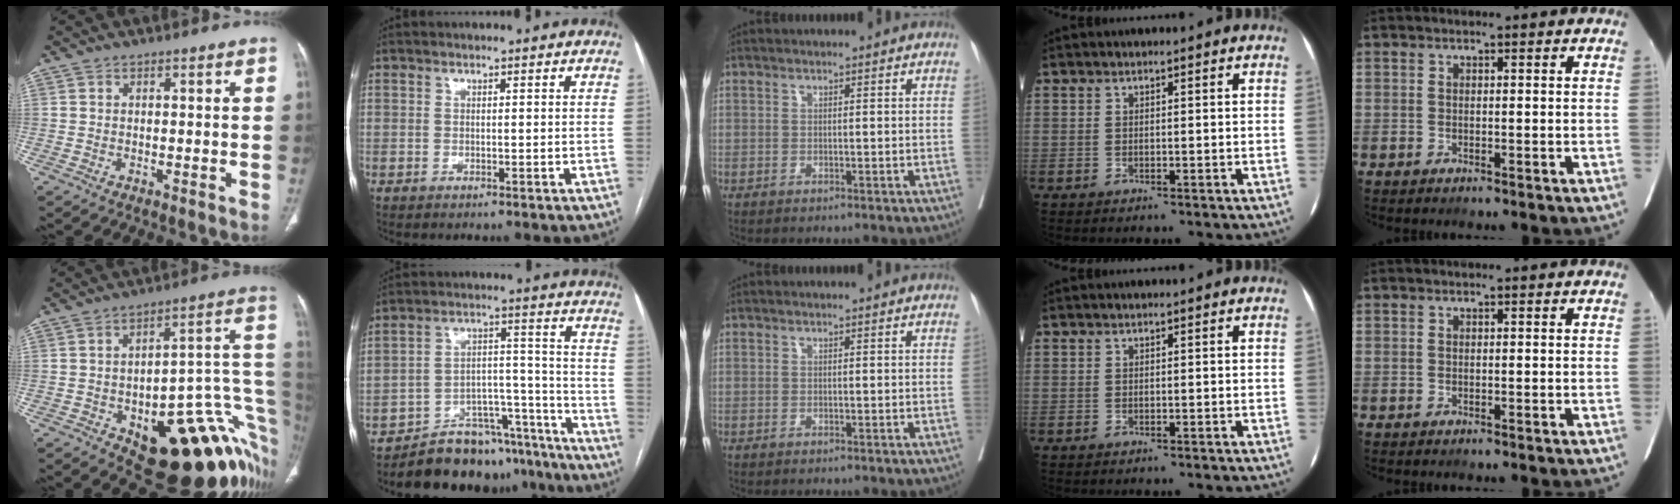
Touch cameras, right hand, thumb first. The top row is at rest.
{"thumb": {"total": 26.9, "force": [-9.3, 11.6, 22.4], "torque": [-0.194, 0.061, -0.110]}, "index": {"total": 14.8, "force": [-13.3, 5.7, 3.1], "torque": [-0.014, 0.059, -0.195]}}